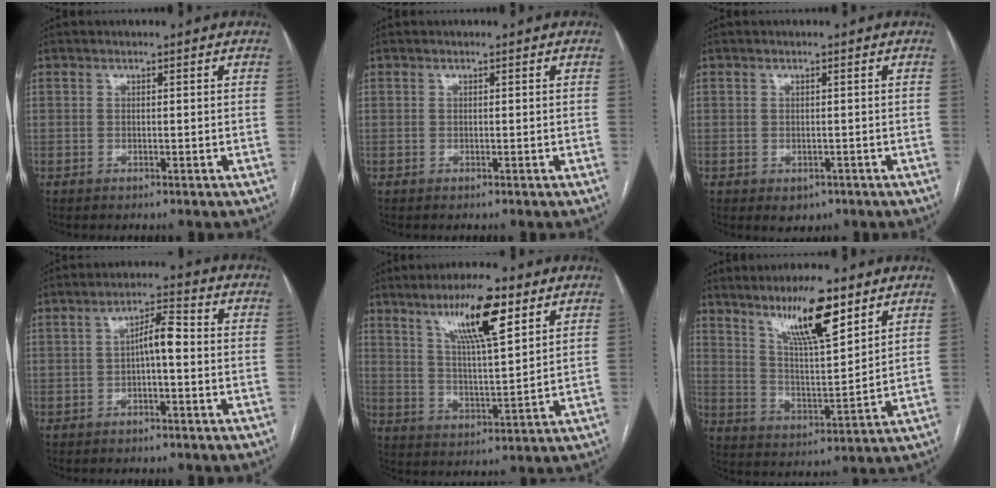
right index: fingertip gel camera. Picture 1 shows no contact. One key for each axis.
{"total": 0.0}
{"total": 2.1, "fx": -0.9, "fy": 1.7, "fz": 0.8, "tx": -0.005, "ty": 0.000, "tz": -0.002}
{"total": 4.3, "fx": -0.4, "fy": 1.0, "fz": 4.1, "tx": -0.068, "ty": 0.016, "tz": -0.006}
{"total": 11.4, "fx": 6.8, "fy": 1.5, "fz": 9.1, "tx": -0.161, "ty": 0.003, "tz": 0.116}
{"total": 11.7, "fx": 7.8, "fy": 1.6, "fz": 8.6, "tx": -0.152, "ty": -0.003, "tz": 0.141}